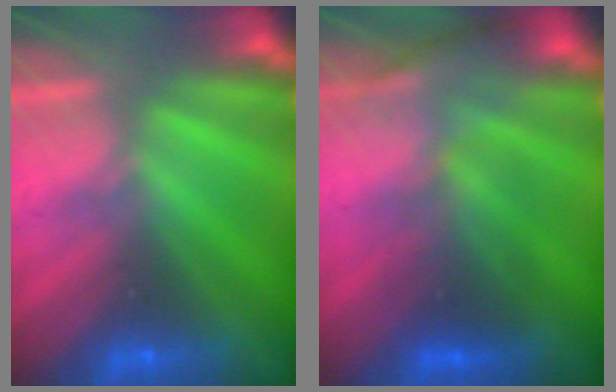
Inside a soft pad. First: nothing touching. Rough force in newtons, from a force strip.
{"total": 2.7}